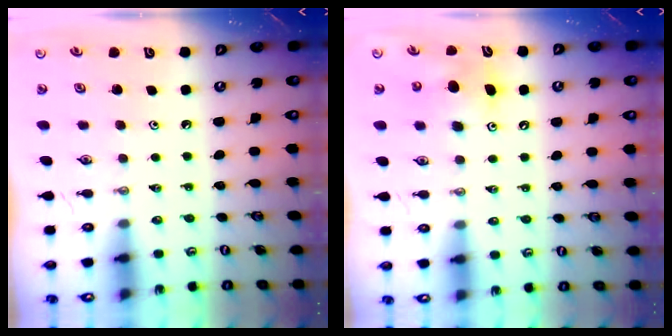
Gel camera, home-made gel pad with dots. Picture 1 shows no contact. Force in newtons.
{"total": 8.7, "press": 8.7, "slide": 1.1}